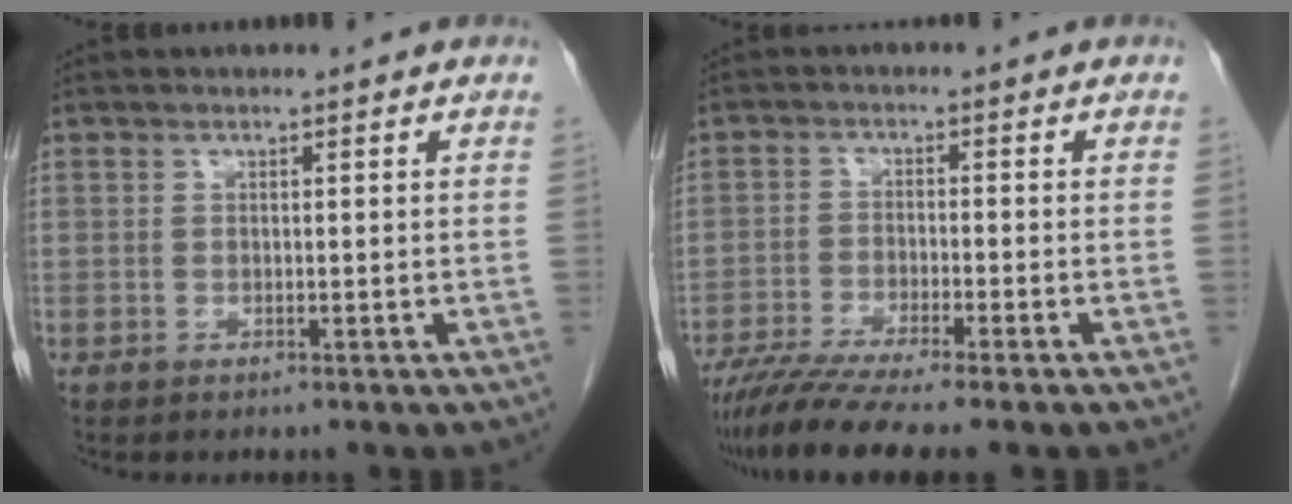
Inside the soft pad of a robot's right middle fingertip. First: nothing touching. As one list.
[{"total": 8.7, "force": [-7.0, -0.5, 5.1], "torque": [-0.077, -0.023, -0.117]}]